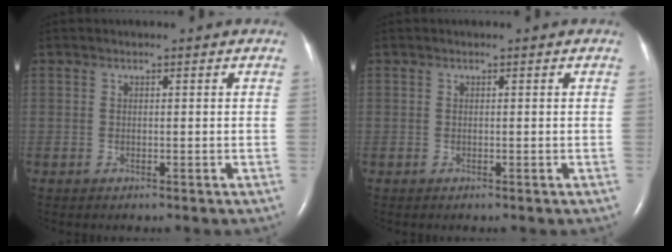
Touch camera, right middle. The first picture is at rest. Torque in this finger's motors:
{"motor_torque": [0.07, -0.08, 0.02, 0.00]}